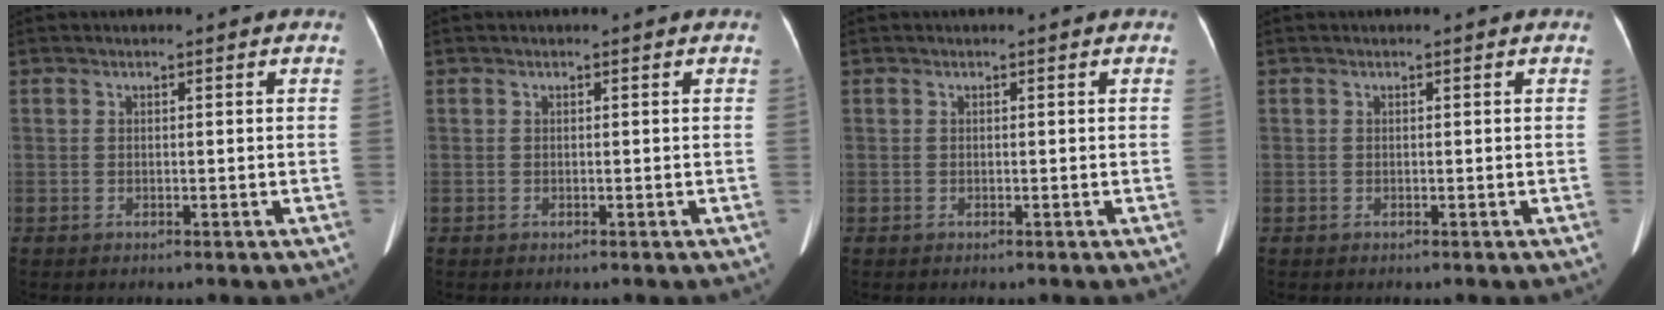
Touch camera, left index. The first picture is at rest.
{"total": 0.0}
{"total": 0.0}
{"total": 0.0}